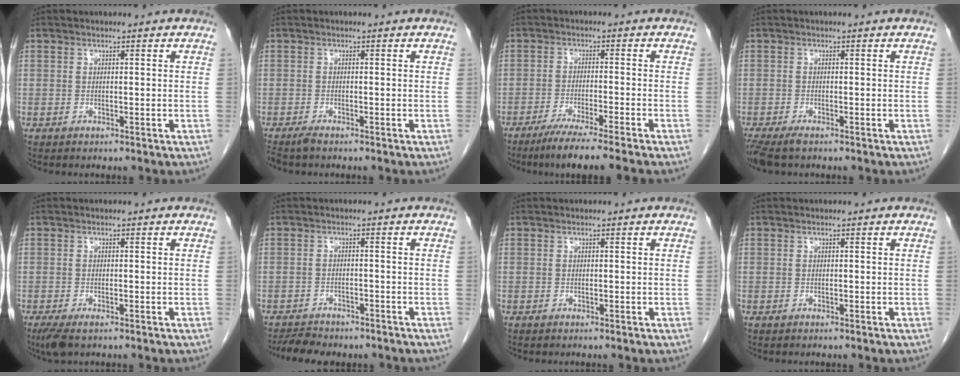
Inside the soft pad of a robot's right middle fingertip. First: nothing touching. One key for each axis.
{"total": 1.5, "fx": -1.3, "fy": 0.1, "fz": 0.7, "tx": -0.020, "ty": -0.005, "tz": -0.024}
{"total": 8.3, "fx": -6.6, "fy": -1.3, "fz": 4.9, "tx": -0.069, "ty": -0.024, "tz": -0.106}
{"total": 3.9, "fx": -2.9, "fy": 1.0, "fz": 2.3, "tx": -0.046, "ty": -0.012, "tz": -0.049}
{"total": 3.1, "fx": -2.0, "fy": 0.9, "fz": 2.2, "tx": -0.044, "ty": -0.009, "tz": -0.033}
{"total": 5.6, "fx": -4.9, "fy": 1.9, "fz": 1.8, "tx": -0.030, "ty": -0.007, "tz": -0.072}
{"total": 0.0}
{"total": 0.0}